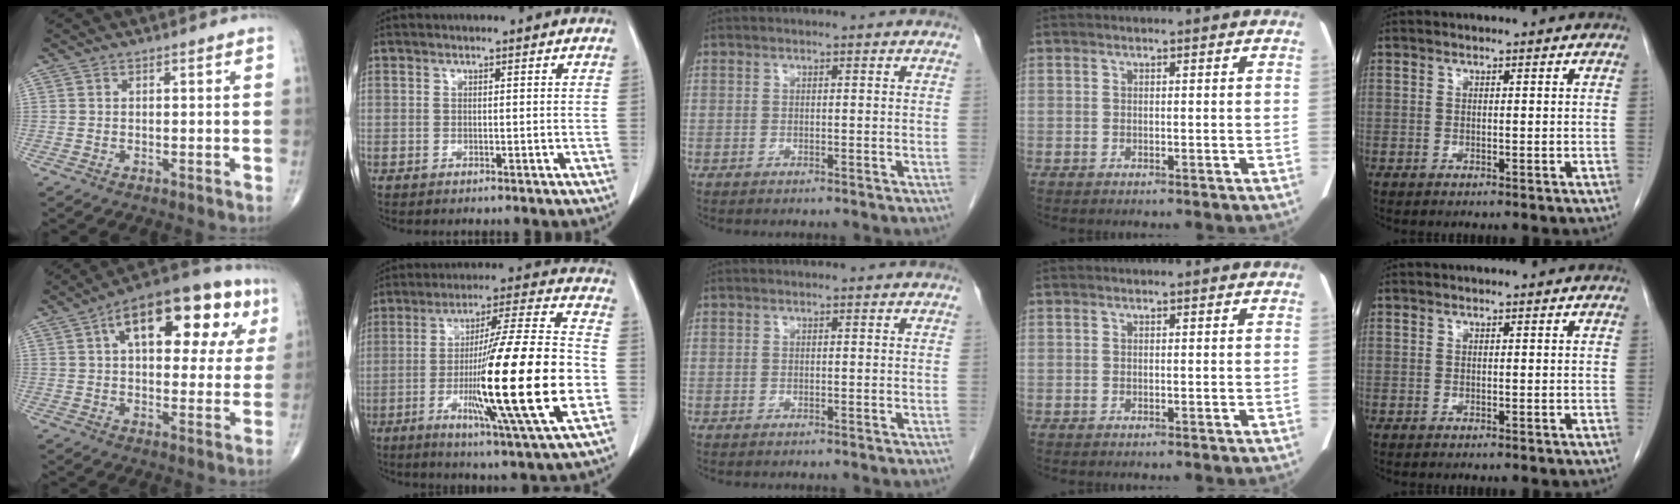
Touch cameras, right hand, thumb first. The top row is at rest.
{"thumb": {"total": 22.2, "force": [8.2, 11.0, 17.5], "torque": [-0.218, 0.022, 0.115]}, "index": {"total": 22.6, "force": [-5.1, -0.2, 22.0], "torque": [-0.357, -0.017, -0.090]}}